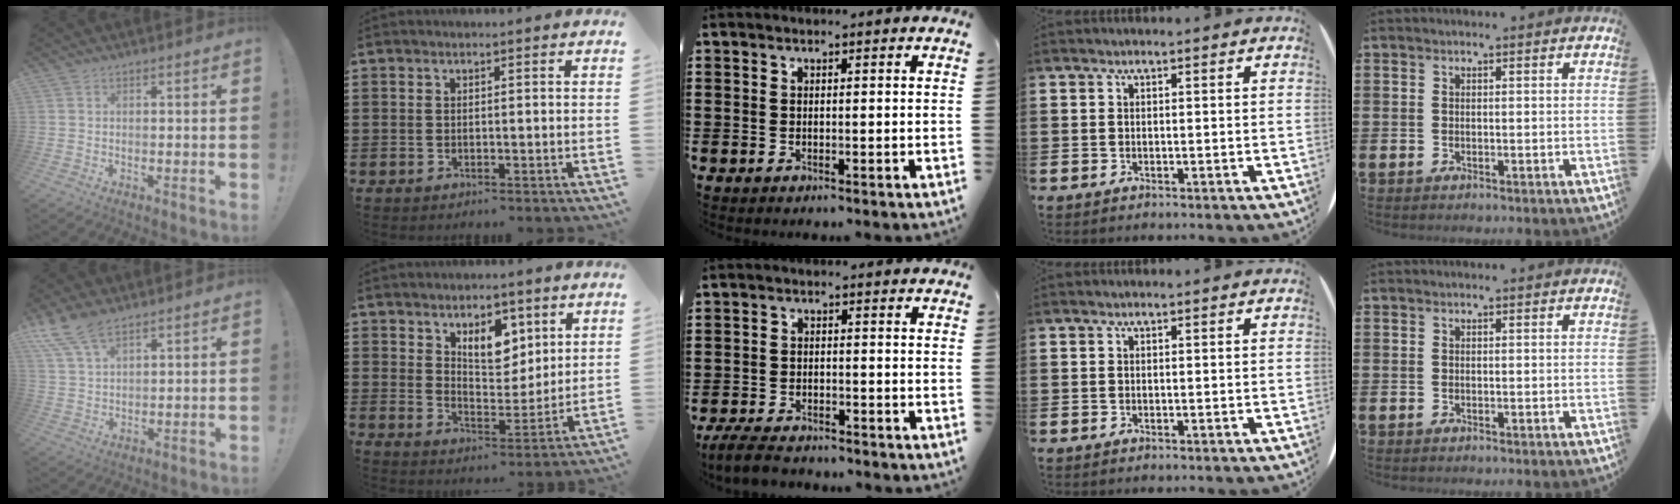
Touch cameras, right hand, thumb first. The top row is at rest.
{"thumb": {"total": 8.6, "force": [6.4, 3.5, 4.6], "torque": [-0.085, -0.028, 0.124]}, "index": {"total": 7.3, "force": [4.2, 4.3, 4.1], "torque": [-0.075, -0.006, 0.074]}, "middle": {"total": 4.3, "force": [-4.0, 0.8, 1.3], "torque": [-0.035, -0.001, -0.083]}}